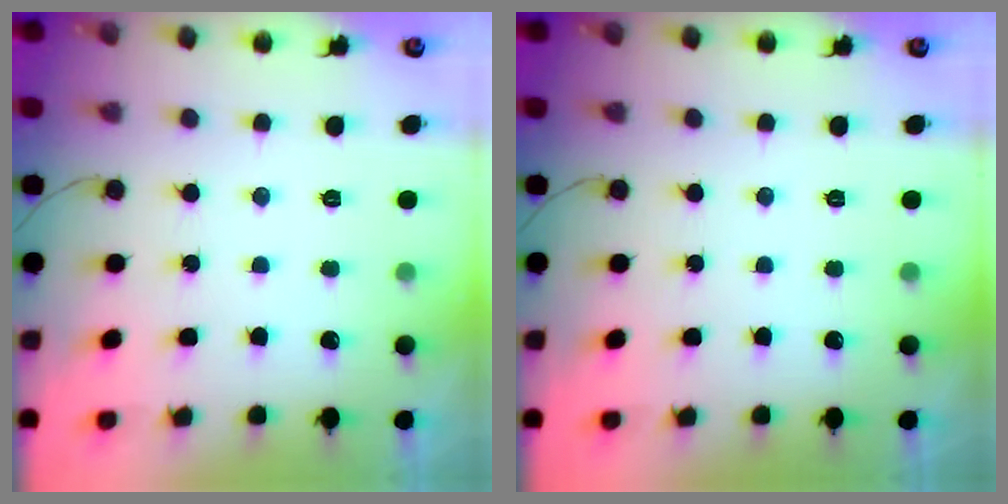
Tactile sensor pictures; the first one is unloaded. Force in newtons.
{"total": 0.0}